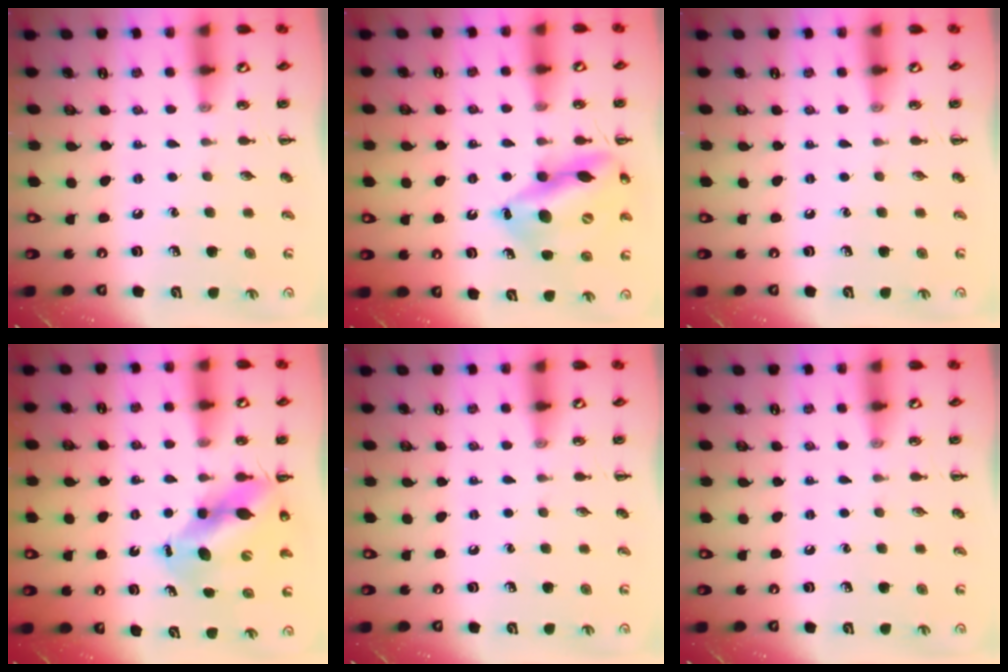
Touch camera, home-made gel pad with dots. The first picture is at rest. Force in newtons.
{"total": 17.5, "press": 17.1, "slide": 4.0}
{"total": 0.0}
{"total": 10.3, "press": 9.9, "slide": 2.8}
{"total": 0.0}
{"total": 0.0}